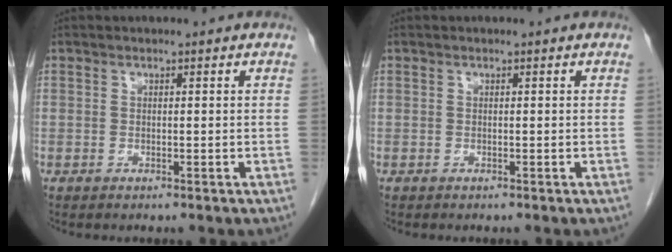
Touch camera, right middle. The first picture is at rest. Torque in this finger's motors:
{"motor_torque": [-0.12, -0.20, -0.07, -0.01]}